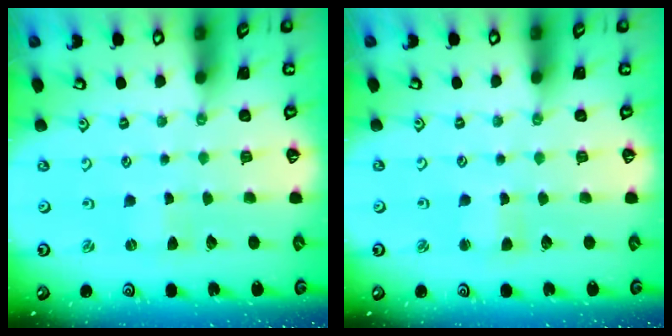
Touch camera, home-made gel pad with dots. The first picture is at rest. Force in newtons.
{"total": 3.0, "press": 3.0, "slide": 0.6}